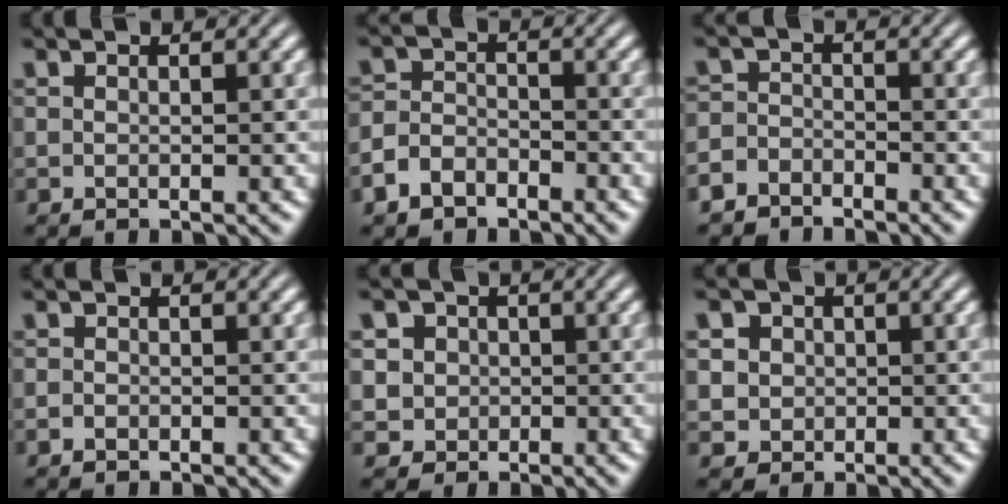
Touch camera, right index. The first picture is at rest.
{"total": 3.3, "force": [-2.7, 1.8, 0.5], "torque": [-0.002, -0.014, -0.043]}
{"total": 3.3, "force": [-3.1, 1.1, -0.3], "torque": [0.014, -0.017, -0.051]}
{"total": 0.8, "force": [-0.7, -0.4, -0.1], "torque": [0.006, -0.008, -0.008]}
{"total": 8.0, "force": [0.0, 7.5, 2.8], "torque": [-0.072, -0.029, 0.001]}
{"total": 6.7, "force": [0.5, 6.1, 2.6], "torque": [-0.062, -0.020, 0.011]}